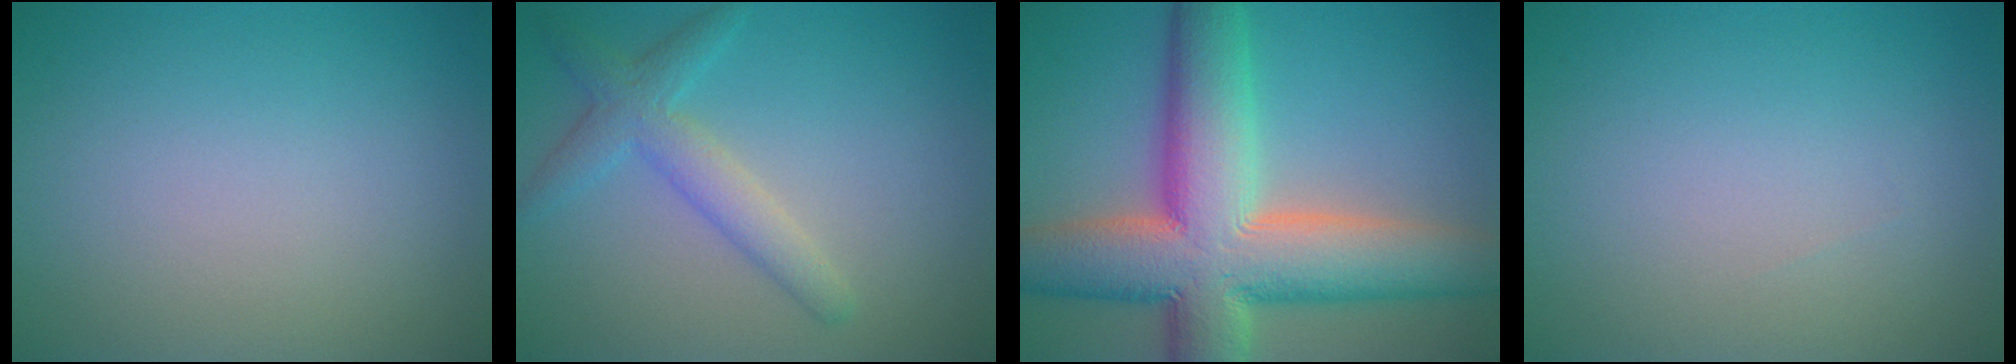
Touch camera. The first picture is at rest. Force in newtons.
{"total": 3.1, "press": 3.1, "slide": 0.2}
{"total": 13.4, "press": 13.3, "slide": 1.3}
{"total": 0.0}